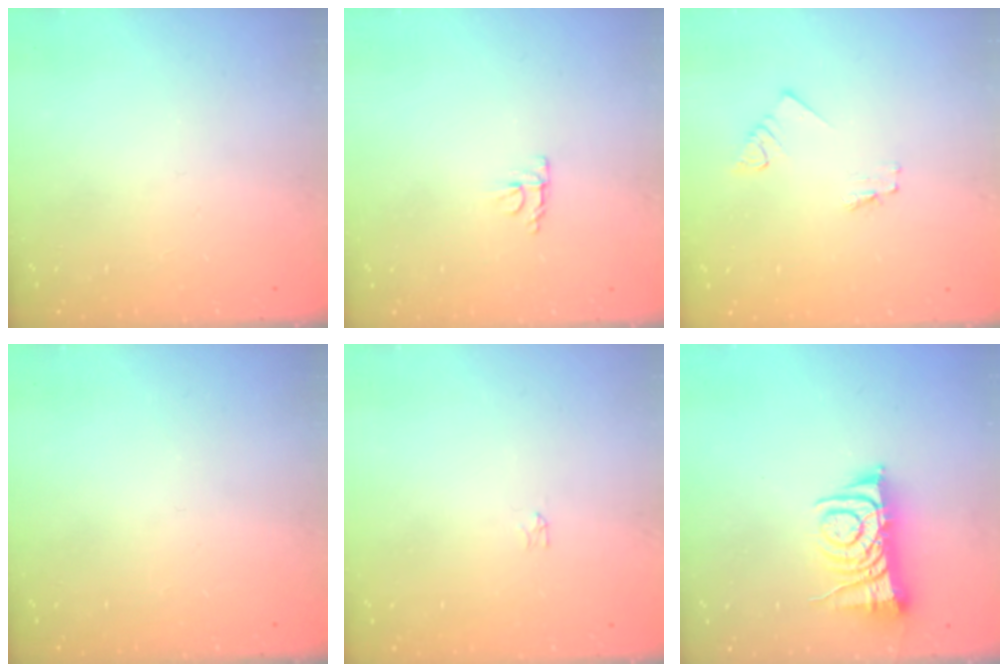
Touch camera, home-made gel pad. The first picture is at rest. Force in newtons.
{"total": 4.1, "press": 4.0, "slide": 0.7}
{"total": 1.2, "press": 1.2, "slide": 0.1}
{"total": 0.0}
{"total": 0.0}
{"total": 8.6, "press": 8.5, "slide": 1.0}